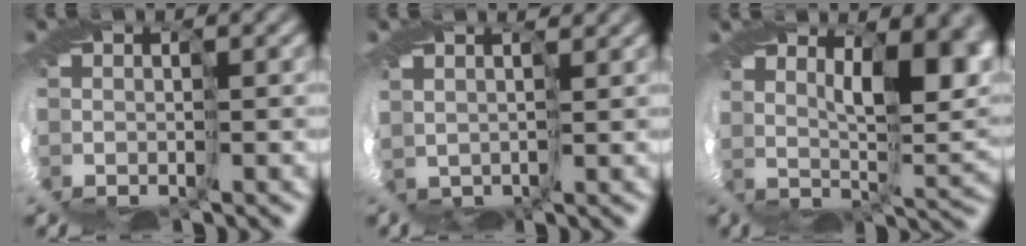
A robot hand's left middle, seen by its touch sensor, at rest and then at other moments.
{"total": 2.6, "force": [2.3, 1.0, 0.5], "torque": [-0.027, 0.019, 0.046]}
{"total": 6.3, "force": [2.9, 1.5, 5.4], "torque": [-0.075, 0.007, 0.045]}